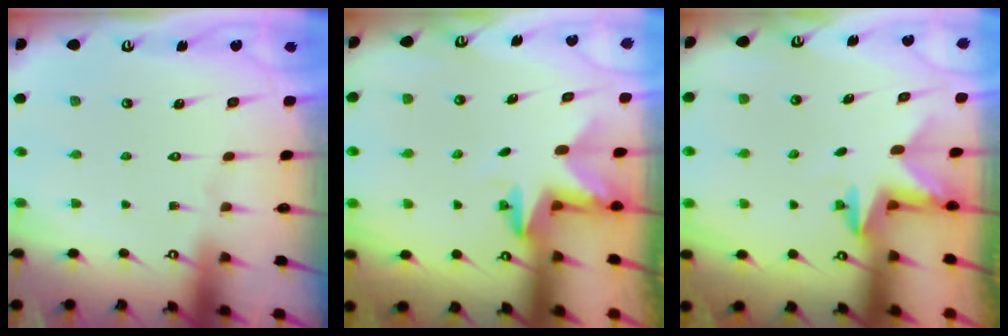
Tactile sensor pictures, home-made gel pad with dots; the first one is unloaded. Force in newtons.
{"total": 2.8, "press": 2.8, "slide": 0.2}
{"total": 2.4, "press": 2.4, "slide": 0.4}